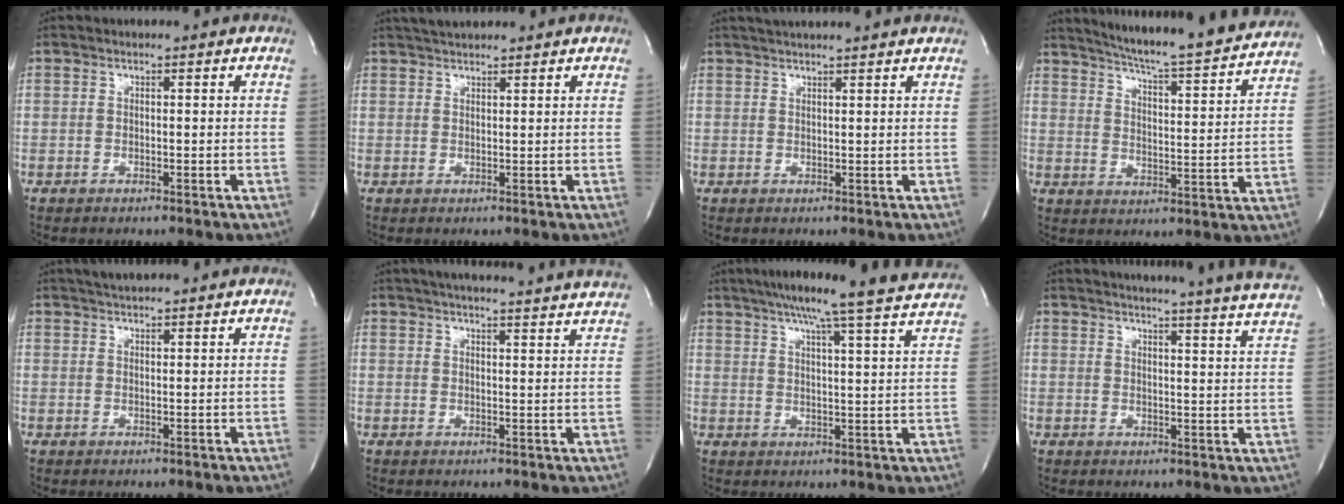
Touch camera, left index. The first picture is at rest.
{"total": 3.2, "force": [3.0, 0.2, 1.0], "torque": [-0.019, 0.021, 0.054]}
{"total": 6.7, "force": [6.1, -0.6, 2.8], "torque": [-0.044, 0.027, 0.078]}
{"total": 20.1, "force": [18.6, 0.2, 7.7], "torque": [-0.123, -0.045, 0.244]}
{"total": 3.9, "force": [3.5, -0.2, 1.5], "torque": [-0.023, 0.019, 0.056]}
{"total": 20.9, "force": [19.4, 0.5, 7.9], "torque": [-0.123, -0.002, 0.241]}
{"total": 19.5, "force": [17.8, -1.9, 7.8], "torque": [-0.134, -0.047, 0.228]}
{"total": 24.0, "force": [22.5, -0.7, 8.3], "torque": [-0.127, -0.075, 0.259]}